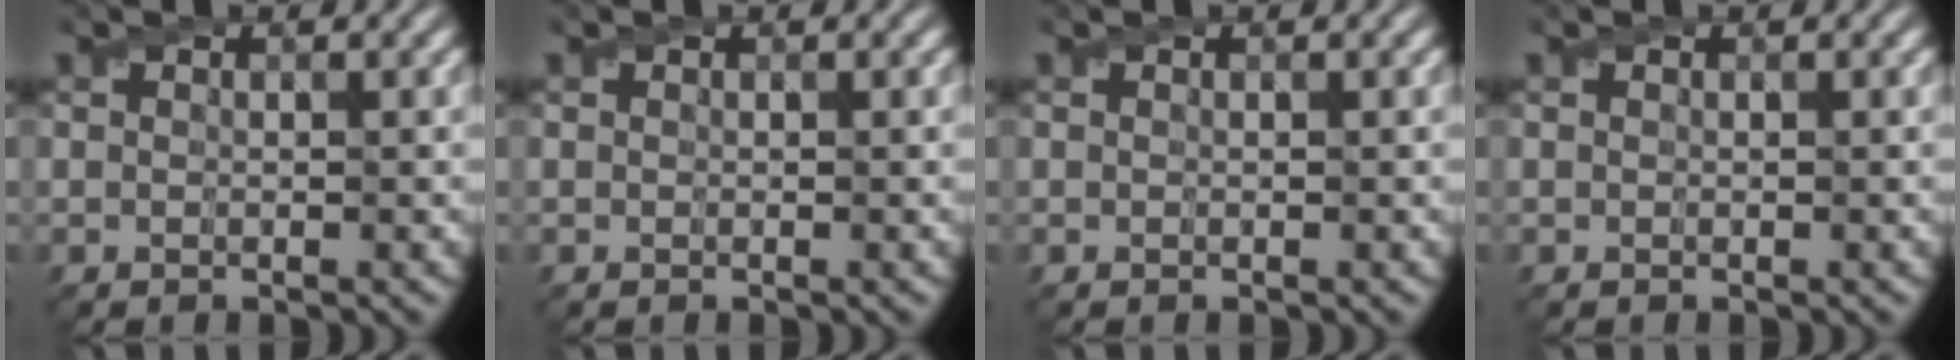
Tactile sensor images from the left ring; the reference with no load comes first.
{"total": 0.0}
{"total": 0.0}
{"total": 0.0}